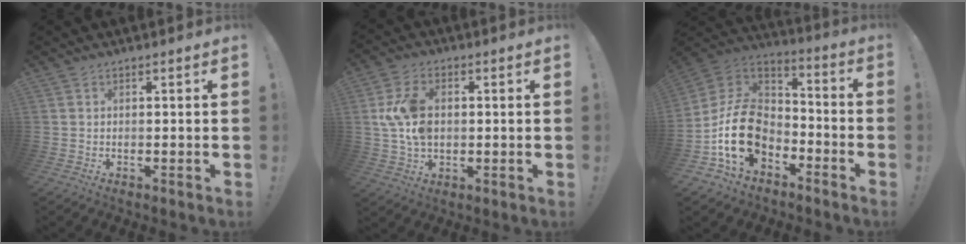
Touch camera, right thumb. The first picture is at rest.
{"total": 11.1, "force": [1.0, 7.7, 7.9], "torque": [-0.147, 0.006, 0.020]}
{"total": 19.7, "force": [-6.7, 13.9, 12.2], "torque": [-0.229, 0.043, -0.103]}